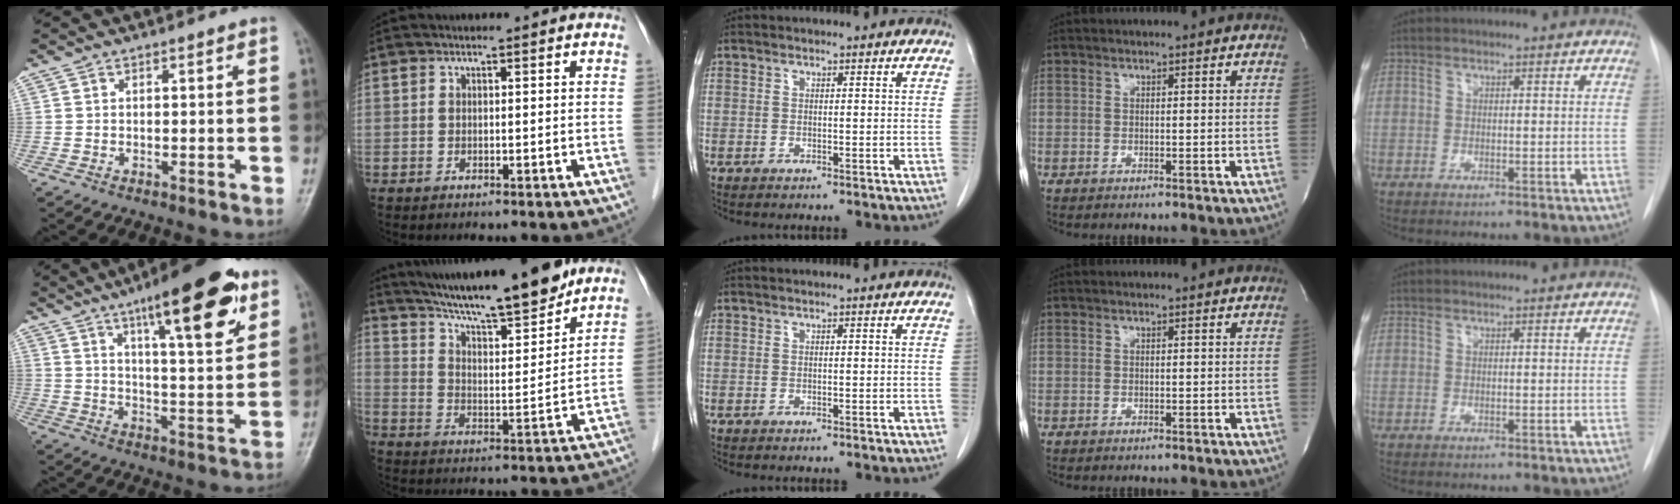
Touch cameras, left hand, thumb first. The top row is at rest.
{"thumb": {"total": 19.8, "force": [10.8, 5.3, 15.7], "torque": [-0.200, -0.037, 0.162]}, "index": {"total": 16.9, "force": [14.8, 1.0, 8.1], "torque": [-0.133, -0.001, 0.239]}}